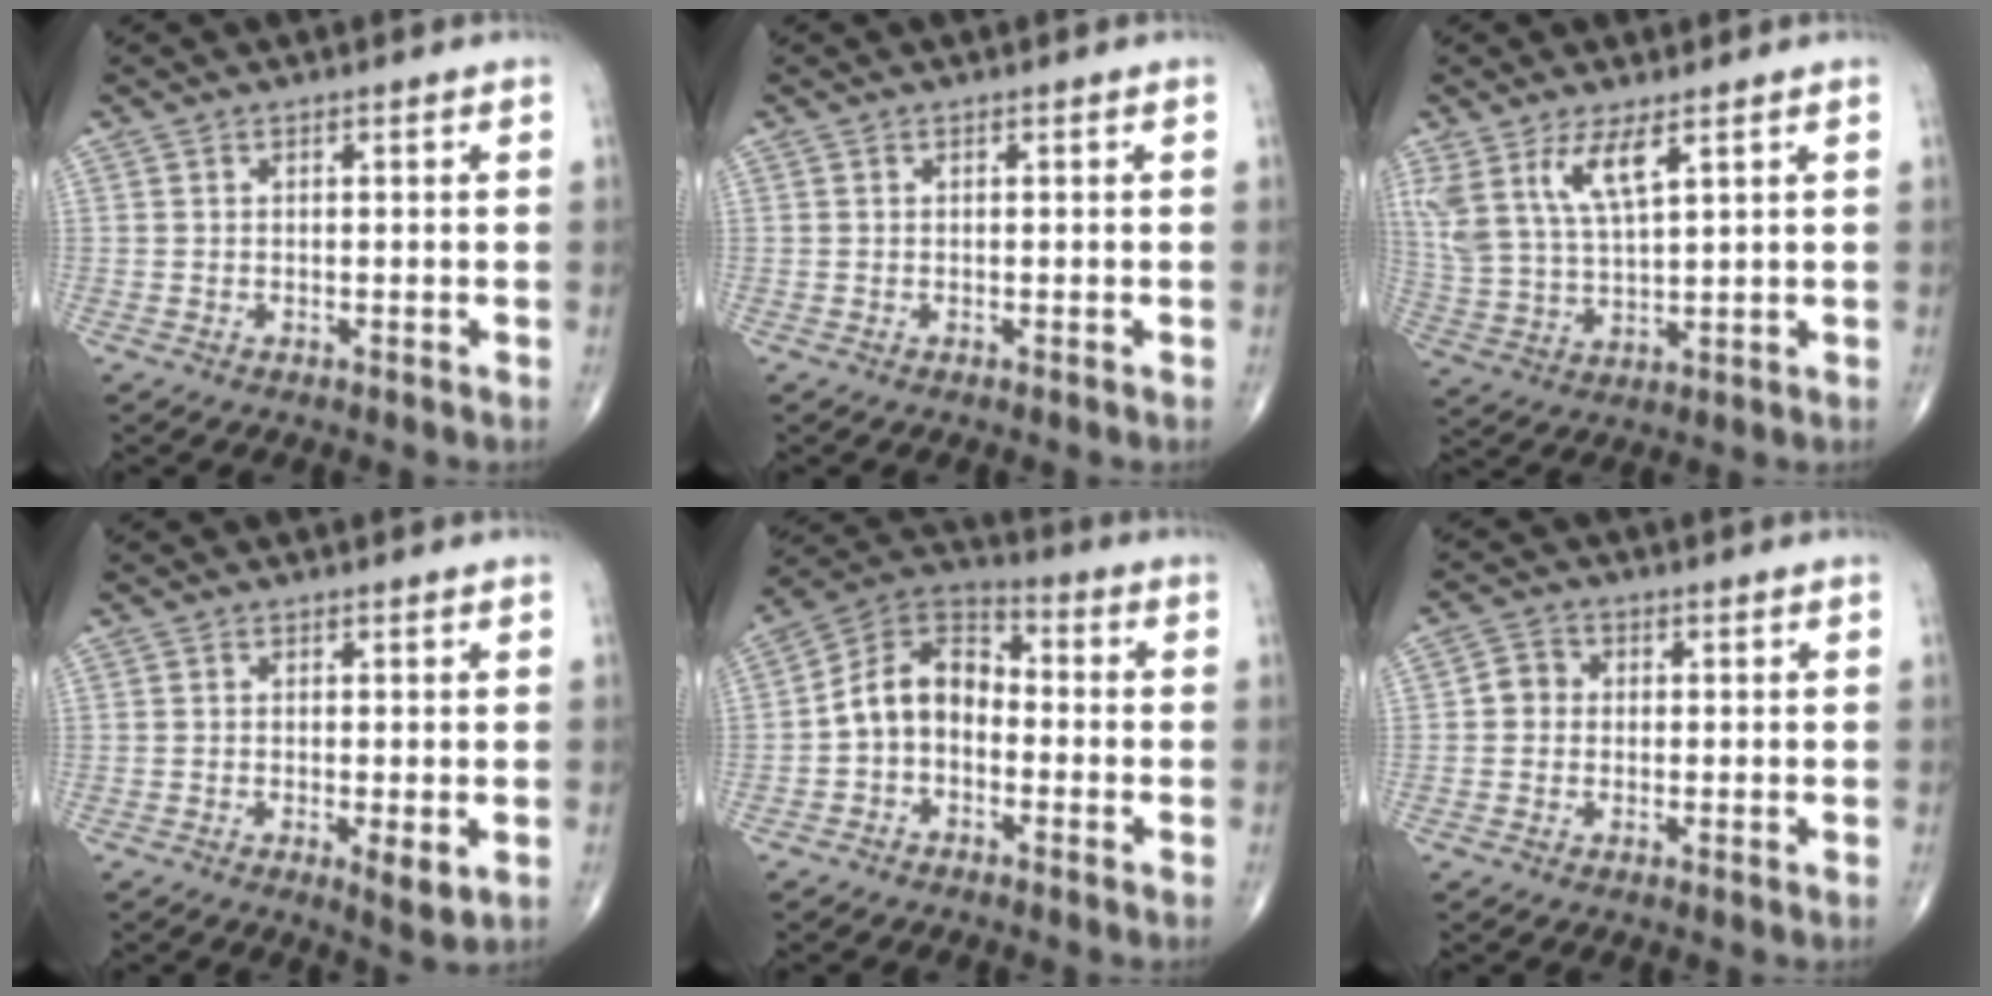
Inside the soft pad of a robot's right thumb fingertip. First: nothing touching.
{"total": 0.0}
{"total": 9.7, "force": [5.3, 3.1, 7.5], "torque": [-0.162, -0.020, 0.115]}
{"total": 3.7, "force": [-0.8, 1.0, 3.5], "torque": [-0.060, -0.013, -0.015]}
{"total": 10.0, "force": [-2.0, 7.2, 6.6], "torque": [-0.098, 0.041, -0.054]}
{"total": 3.3, "force": [-0.2, 3.0, 1.3], "torque": [-0.004, 0.008, -0.012]}